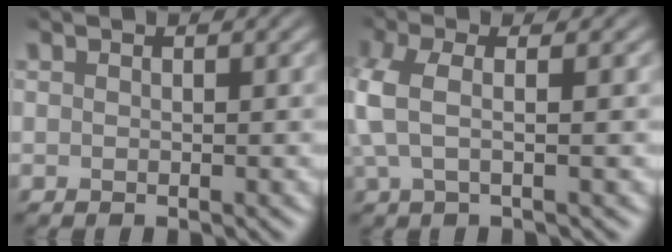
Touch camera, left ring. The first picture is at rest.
{"total": 4.0, "force": [0.0, 1.3, 3.8], "torque": [-0.079, 0.007, -0.008]}